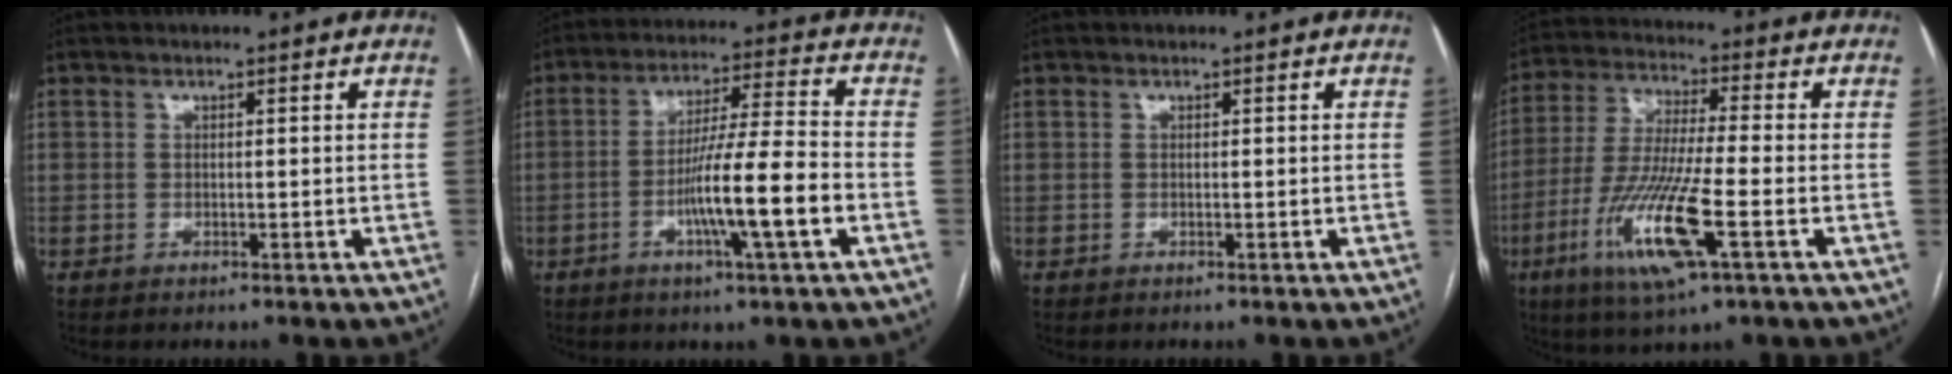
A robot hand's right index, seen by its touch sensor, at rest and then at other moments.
{"total": 11.9, "force": [-3.7, -0.3, 11.3], "torque": [-0.199, -0.002, -0.067]}
{"total": 0.0}
{"total": 14.1, "force": [-5.2, 1.1, 13.0], "torque": [-0.273, -0.023, -0.097]}